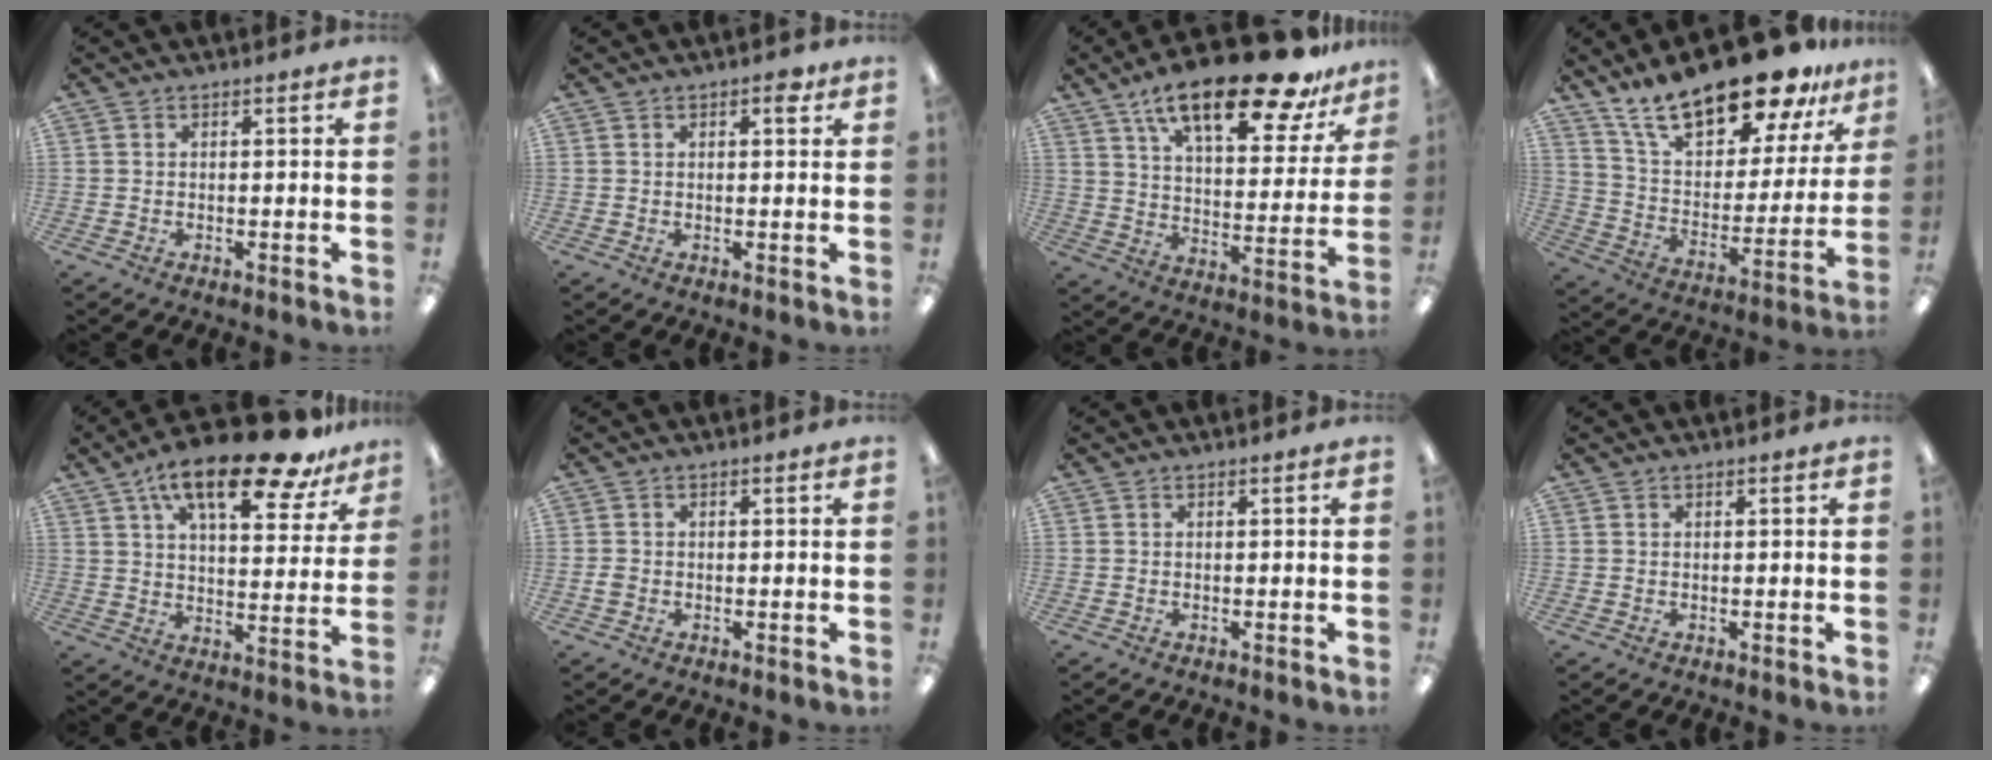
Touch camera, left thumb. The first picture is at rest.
{"total": 2.9, "force": [1.5, 1.5, 1.9], "torque": [-0.017, -0.004, 0.019]}
{"total": 23.0, "force": [15.6, 7.8, 15.0], "torque": [-0.231, -0.091, 0.256]}
{"total": 24.2, "force": [18.6, 8.6, 12.9], "torque": [-0.223, -0.116, 0.317]}
{"total": 20.6, "force": [13.6, 7.0, 13.9], "torque": [-0.215, -0.072, 0.220]}
{"total": 1.4, "force": [-0.3, 1.2, 0.6], "torque": [-0.011, 0.003, -0.007]}
{"total": 0.0}
{"total": 0.0}